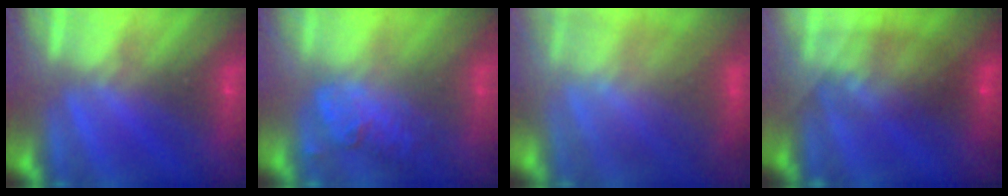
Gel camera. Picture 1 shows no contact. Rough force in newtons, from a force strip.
{"total": 2.5}
{"total": 9.5}
{"total": 5.8}